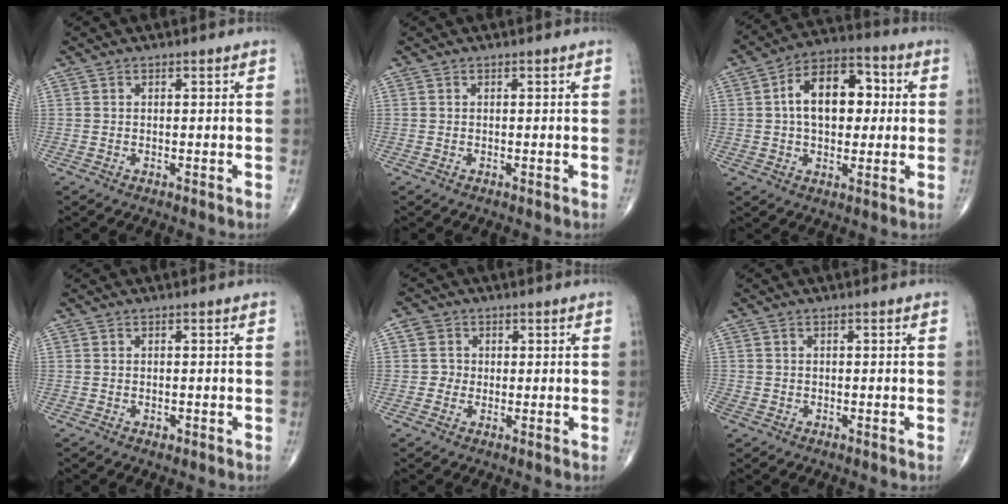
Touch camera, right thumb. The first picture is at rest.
{"total": 0.0}
{"total": 14.2, "force": [2.0, 8.9, 10.9], "torque": [-0.144, 0.022, 0.022]}
{"total": 0.8, "force": [-0.4, 0.5, 0.4], "torque": [-0.005, 0.000, -0.006]}
{"total": 3.1, "force": [0.0, 3.0, 0.5], "torque": [0.014, 0.008, -0.004]}
{"total": 1.9, "force": [-0.9, 1.5, 0.7], "torque": [-0.018, 0.001, -0.016]}